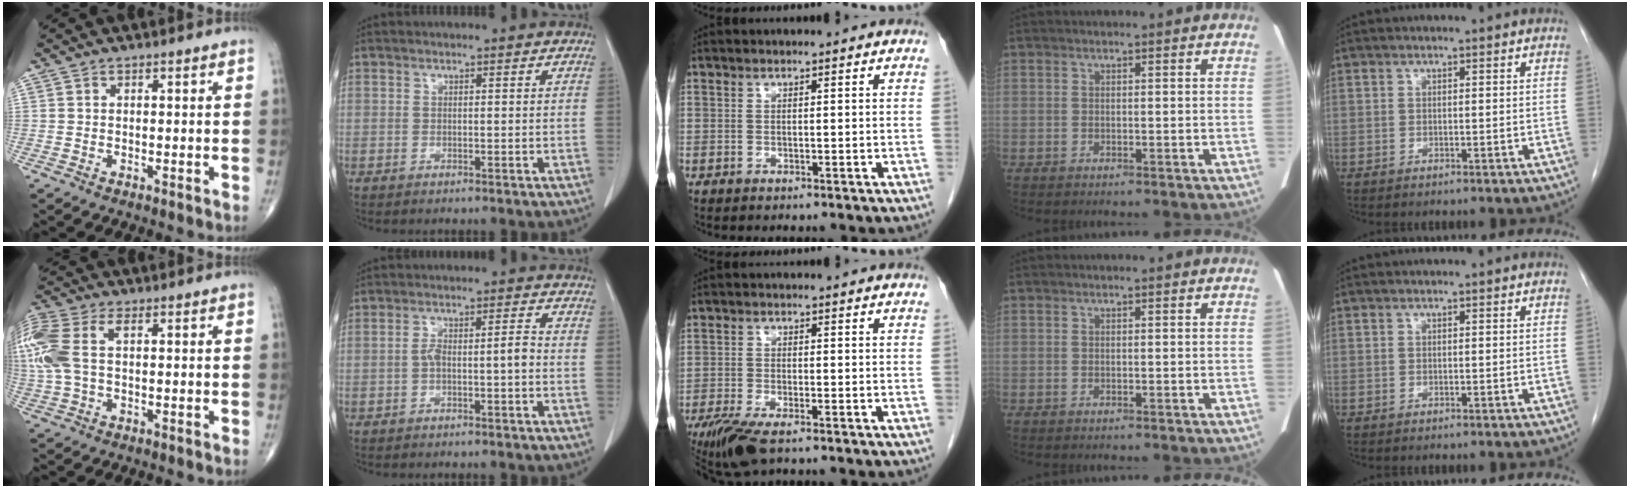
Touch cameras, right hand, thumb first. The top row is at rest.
{"thumb": {"total": 12.3, "force": [2.3, 7.0, 9.9], "torque": [-0.282, 0.024, 0.045]}, "index": {"total": 3.8, "force": [-1.1, 0.7, 3.6], "torque": [-0.063, 0.016, -0.015]}, "middle": {"total": 6.5, "force": [-4.6, 1.5, 4.4], "torque": [-0.080, -0.016, -0.081]}}